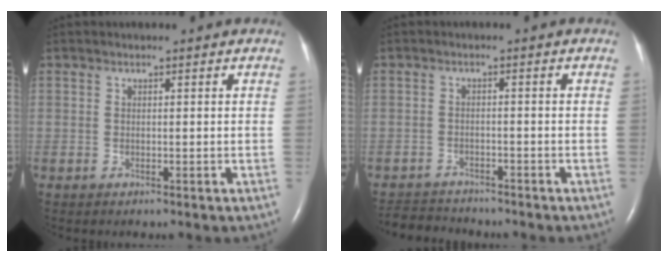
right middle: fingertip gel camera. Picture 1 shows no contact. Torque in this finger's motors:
{"motor_torque": [0.15, -0.16, -0.02, 0.00]}